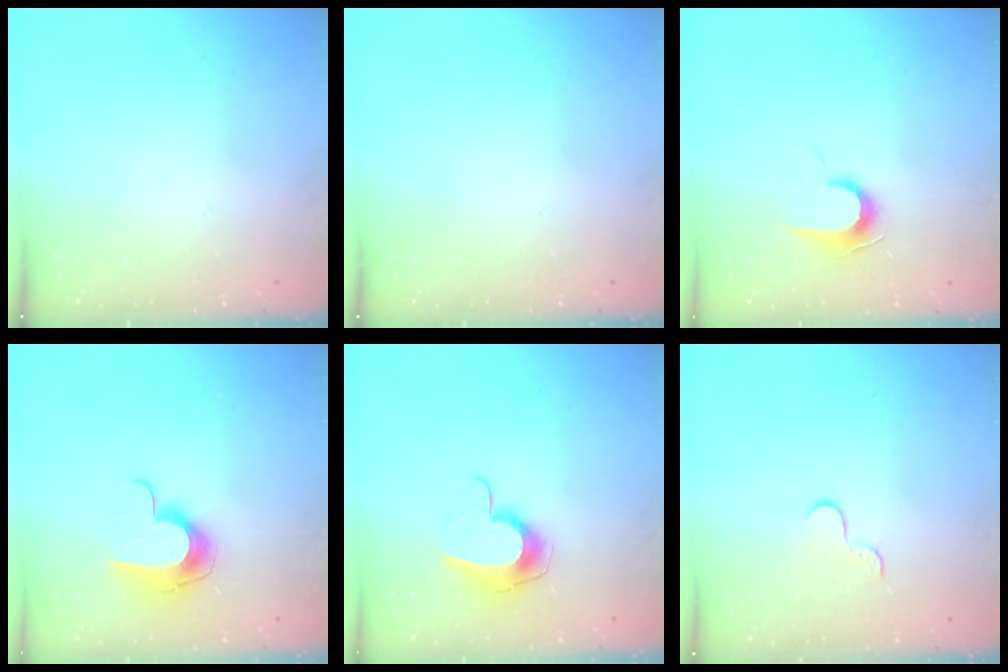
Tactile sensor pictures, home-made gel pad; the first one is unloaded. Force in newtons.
{"total": 0.0}
{"total": 7.8, "press": 7.8, "slide": 0.7}
{"total": 10.3, "press": 10.3, "slide": 0.1}
{"total": 9.9, "press": 9.9, "slide": 0.4}
{"total": 3.0, "press": 3.0, "slide": 0.4}